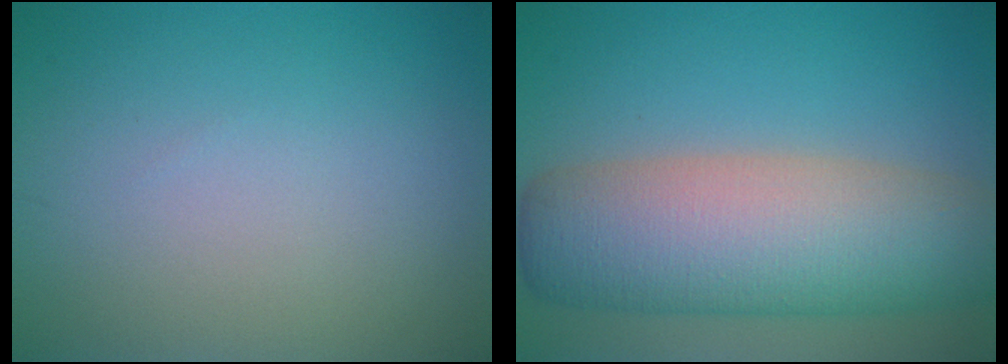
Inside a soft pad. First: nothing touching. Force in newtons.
{"total": 11.3, "press": 11.3, "slide": 0.2}